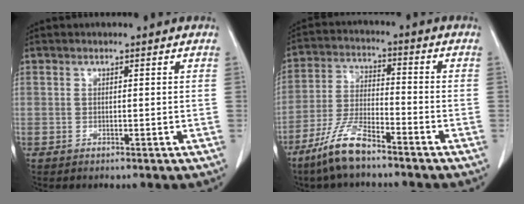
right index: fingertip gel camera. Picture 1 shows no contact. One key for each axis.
{"total": 8.9, "fx": -6.6, "fy": 1.7, "fz": 5.8, "tx": -0.128, "ty": -0.015, "tz": -0.133}